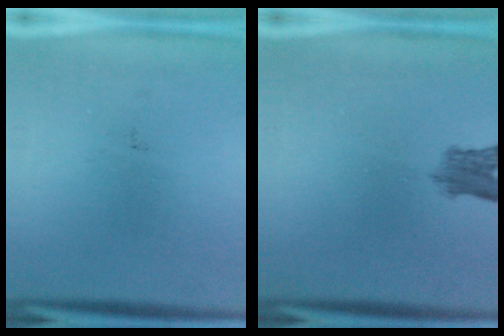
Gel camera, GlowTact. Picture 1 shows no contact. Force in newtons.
{"total": 3.2}